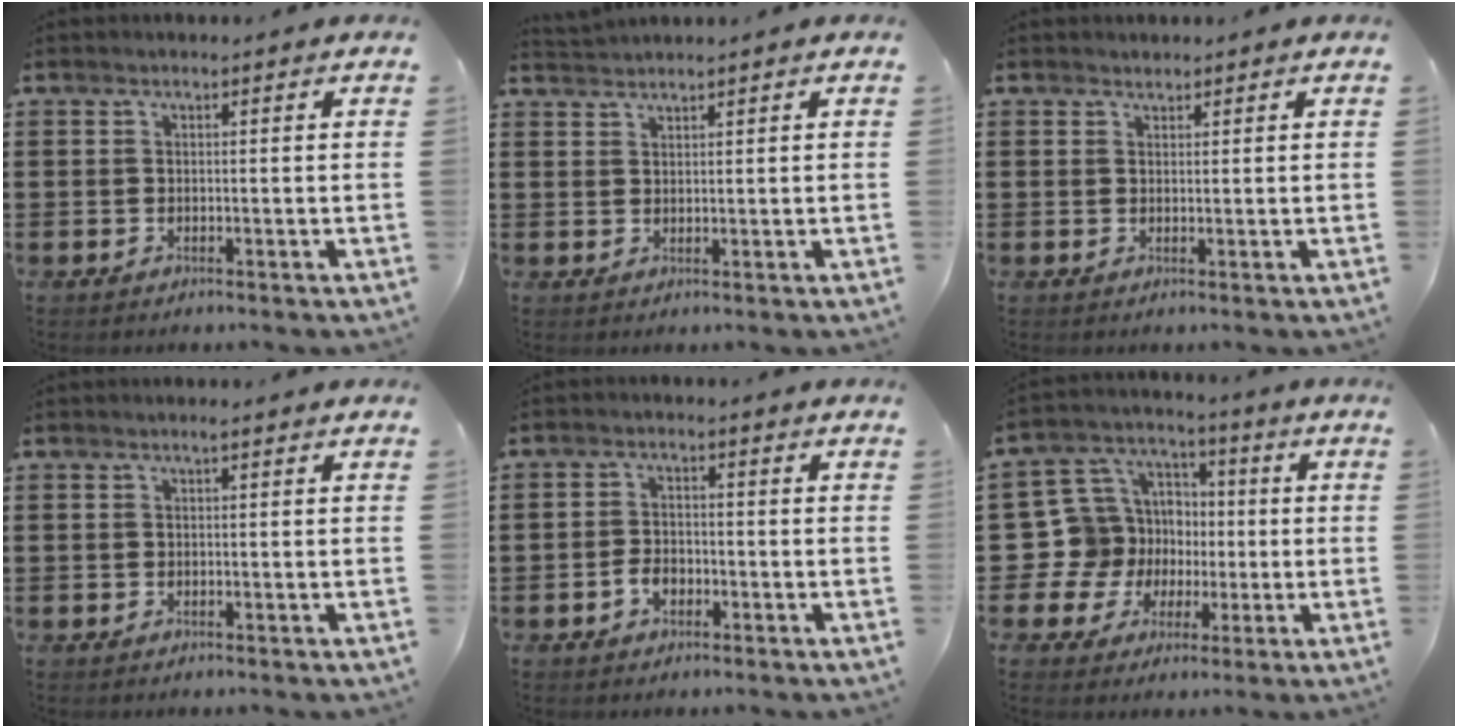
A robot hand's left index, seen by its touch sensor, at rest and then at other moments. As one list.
[{"total": 1.3, "force": [1.3, -0.2, -0.3], "torque": [0.001, 0.002, 0.026]}, {"total": 0.9, "force": [0.9, 0.2, 0.0], "torque": [-0.002, -0.002, 0.019]}, {"total": 0.6, "force": [0.1, 0.0, 0.6], "torque": [-0.011, -0.003, 0.002]}, {"total": 2.8, "force": [-1.2, 1.9, 1.7], "torque": [-0.041, 0.000, -0.026]}, {"total": 12.2, "force": [-1.0, 11.9, 2.7], "torque": [-0.129, 0.004, -0.008]}]